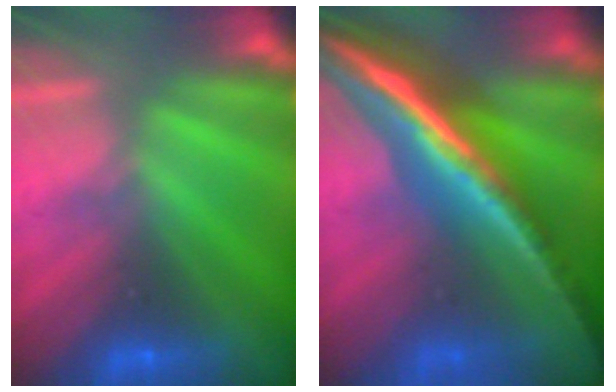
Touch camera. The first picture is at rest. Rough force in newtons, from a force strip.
{"total": 5.6}